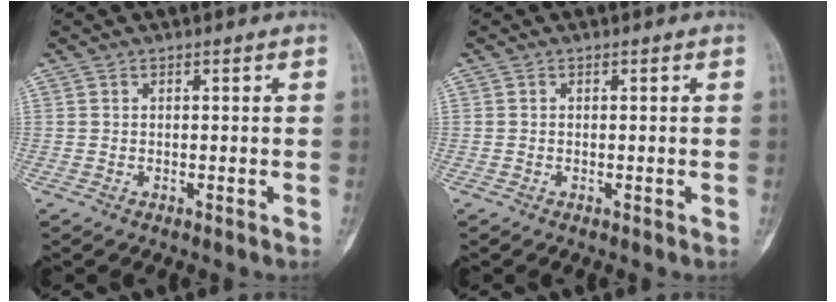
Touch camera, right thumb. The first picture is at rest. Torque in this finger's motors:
{"motor_torque": [0.01, 0.55, -0.16, 0.03, 0.01]}